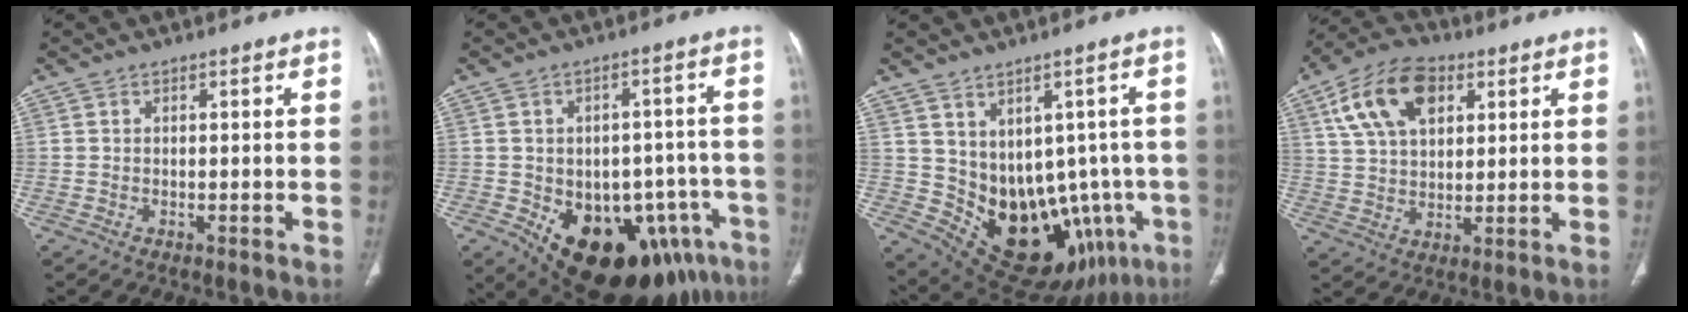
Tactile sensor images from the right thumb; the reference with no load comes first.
{"total": 22.1, "force": [-10.0, 12.8, 15.0], "torque": [-0.152, 0.037, -0.118]}
{"total": 16.6, "force": [-3.1, 11.3, 11.8], "torque": [-0.131, 0.004, -0.005]}
{"total": 14.2, "force": [5.8, 8.5, 9.7], "torque": [-0.163, -0.001, 0.106]}